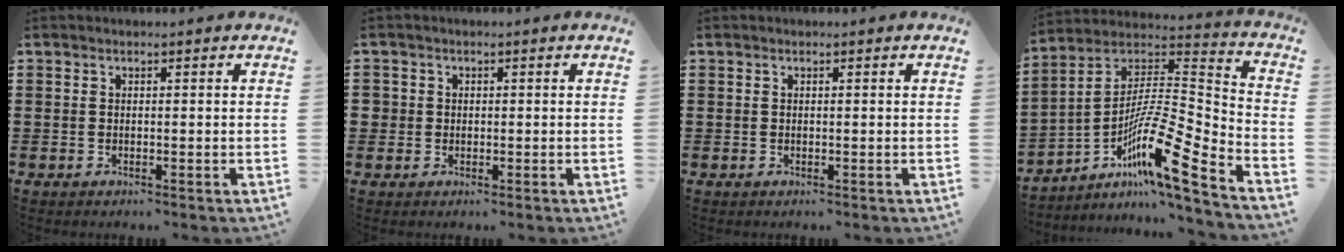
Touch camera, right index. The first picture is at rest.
{"total": 1.5, "force": [0.1, 1.5, 0.1], "torque": [-0.009, 0.008, -0.001]}
{"total": 0.0}
{"total": 12.4, "force": [-7.1, 1.4, 10.1], "torque": [-0.187, -0.021, -0.144]}